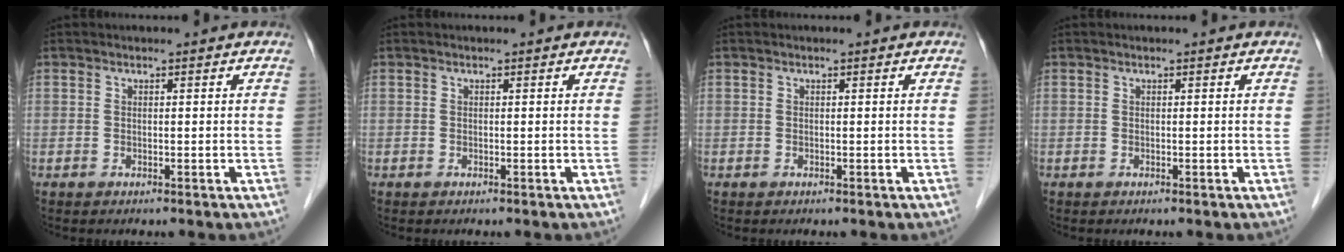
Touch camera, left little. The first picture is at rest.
{"total": 0.0}
{"total": 0.0}
{"total": 0.0}